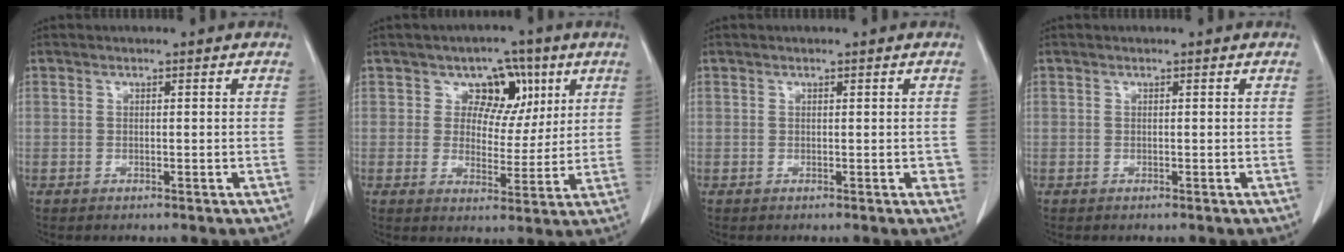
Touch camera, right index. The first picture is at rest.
{"total": 6.7, "force": [3.1, 5.2, 2.8], "torque": [-0.019, 0.009, 0.044]}
{"total": 1.1, "force": [0.1, 0.6, 0.8], "torque": [-0.001, 0.001, 0.002]}
{"total": 0.0}